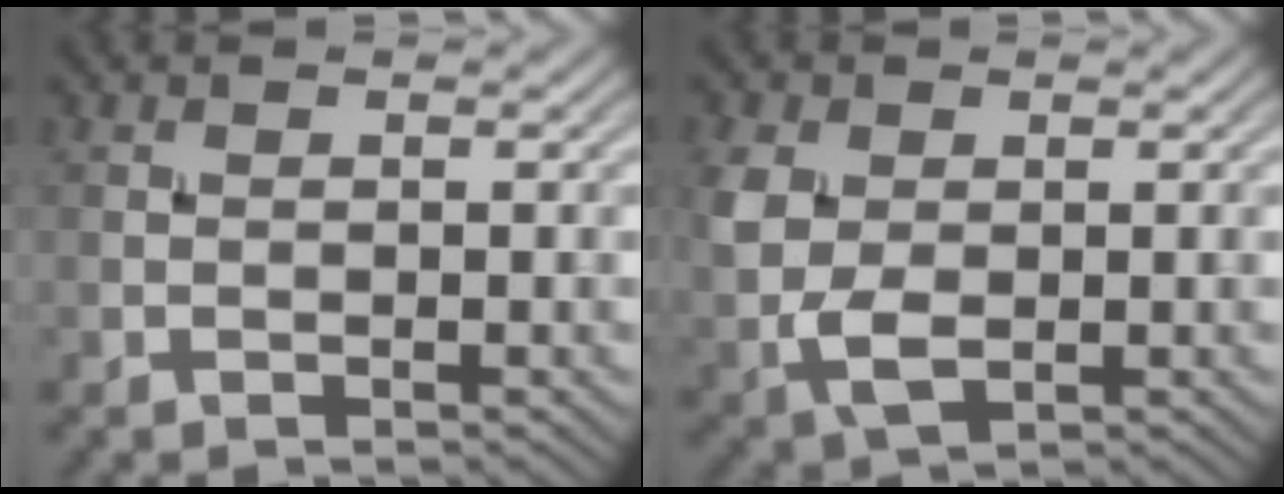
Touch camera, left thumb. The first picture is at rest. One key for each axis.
{"total": 5.4, "fx": 0.2, "fy": 3.8, "fz": 3.8, "tx": -0.105, "ty": -0.005, "tz": 0.004}